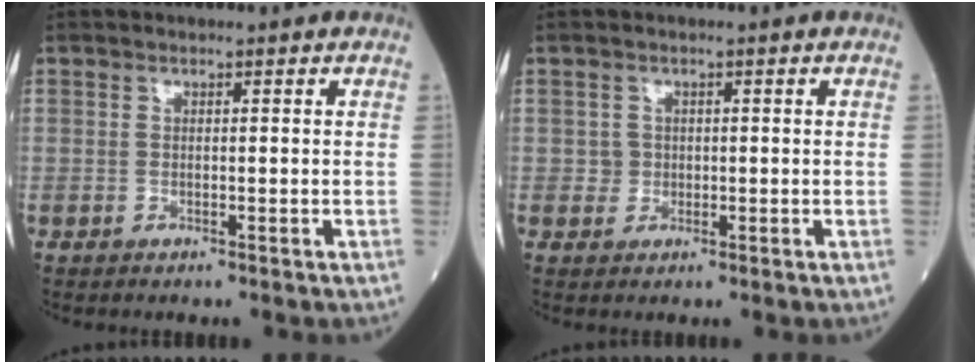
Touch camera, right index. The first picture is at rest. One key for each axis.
{"total": 1.4, "fx": -0.1, "fy": 1.4, "fz": 0.1, "tx": 0.004, "ty": 0.005, "tz": -0.002}